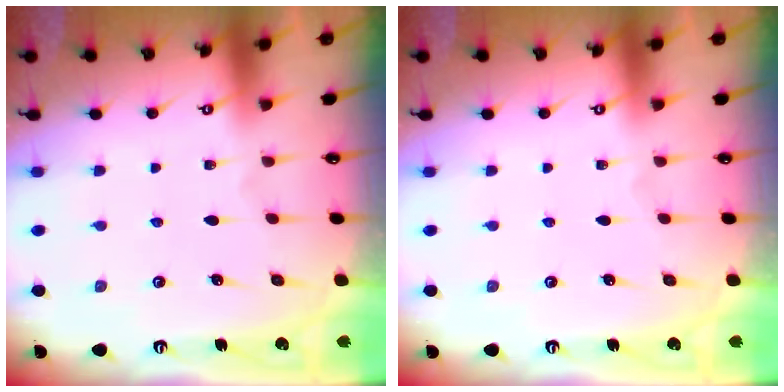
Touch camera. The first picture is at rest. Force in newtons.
{"total": 0.0}